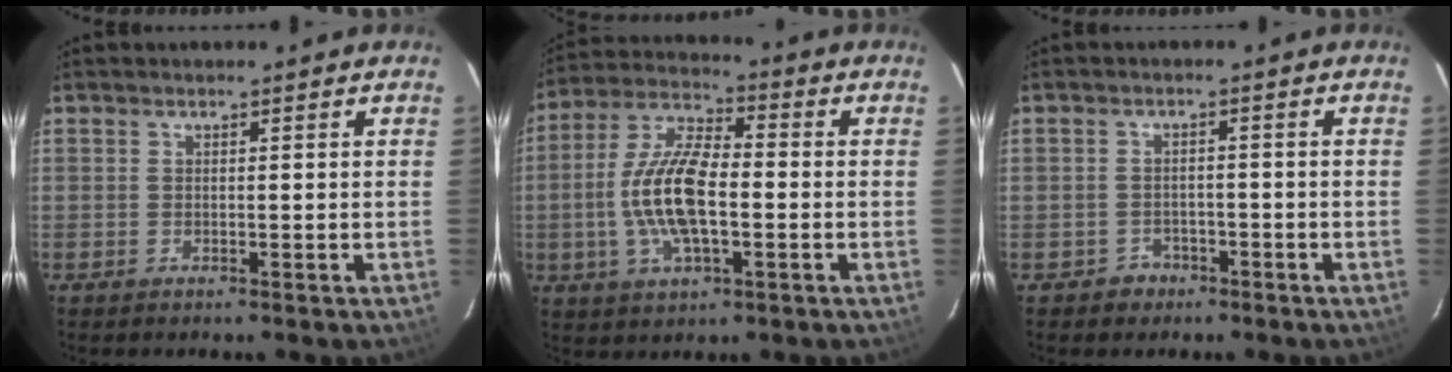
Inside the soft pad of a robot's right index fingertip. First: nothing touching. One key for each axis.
{"total": 13.5, "fx": -2.2, "fy": 5.3, "fz": 12.2, "tx": -0.255, "ty": 0.004, "tz": -0.044}
{"total": 3.3, "fx": -2.0, "fy": 2.7, "fz": 0.0, "tx": -0.006, "ty": 0.016, "tz": -0.027}